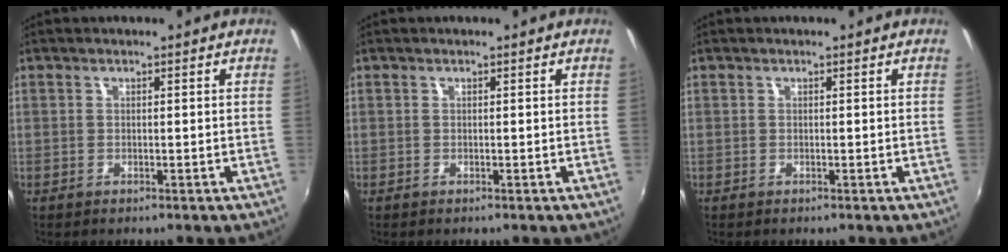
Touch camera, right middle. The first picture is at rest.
{"total": 0.0}
{"total": 0.0}